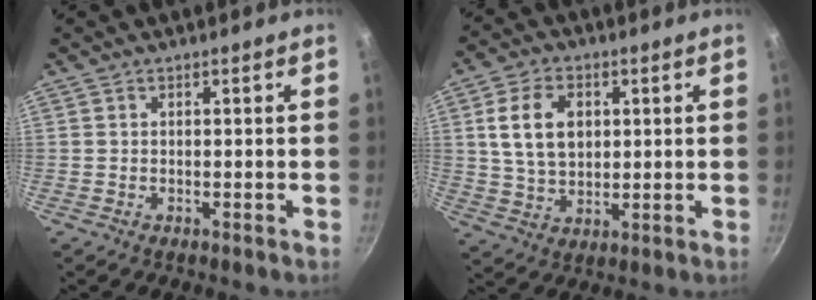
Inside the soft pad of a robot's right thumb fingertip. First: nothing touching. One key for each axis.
{"total": 10.9, "fx": 2.5, "fy": 7.6, "fz": 7.5, "tx": -0.120, "ty": -0.004, "tz": 0.047}